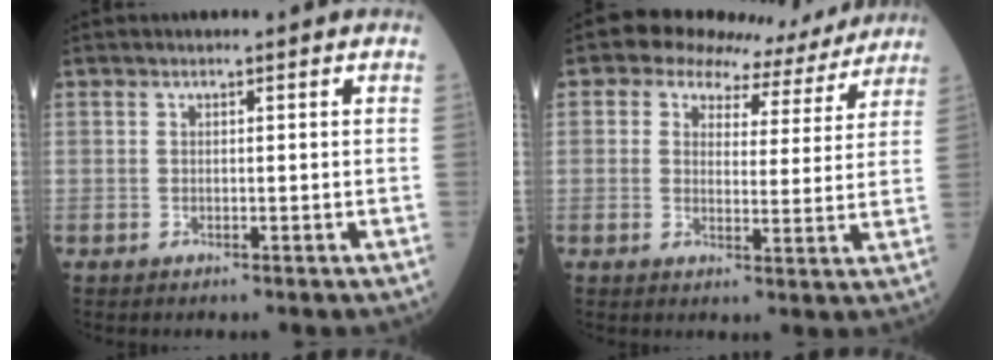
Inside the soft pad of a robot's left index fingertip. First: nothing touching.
{"total": 8.8, "force": [7.7, 3.9, 1.4], "torque": [-0.016, 0.011, 0.084]}